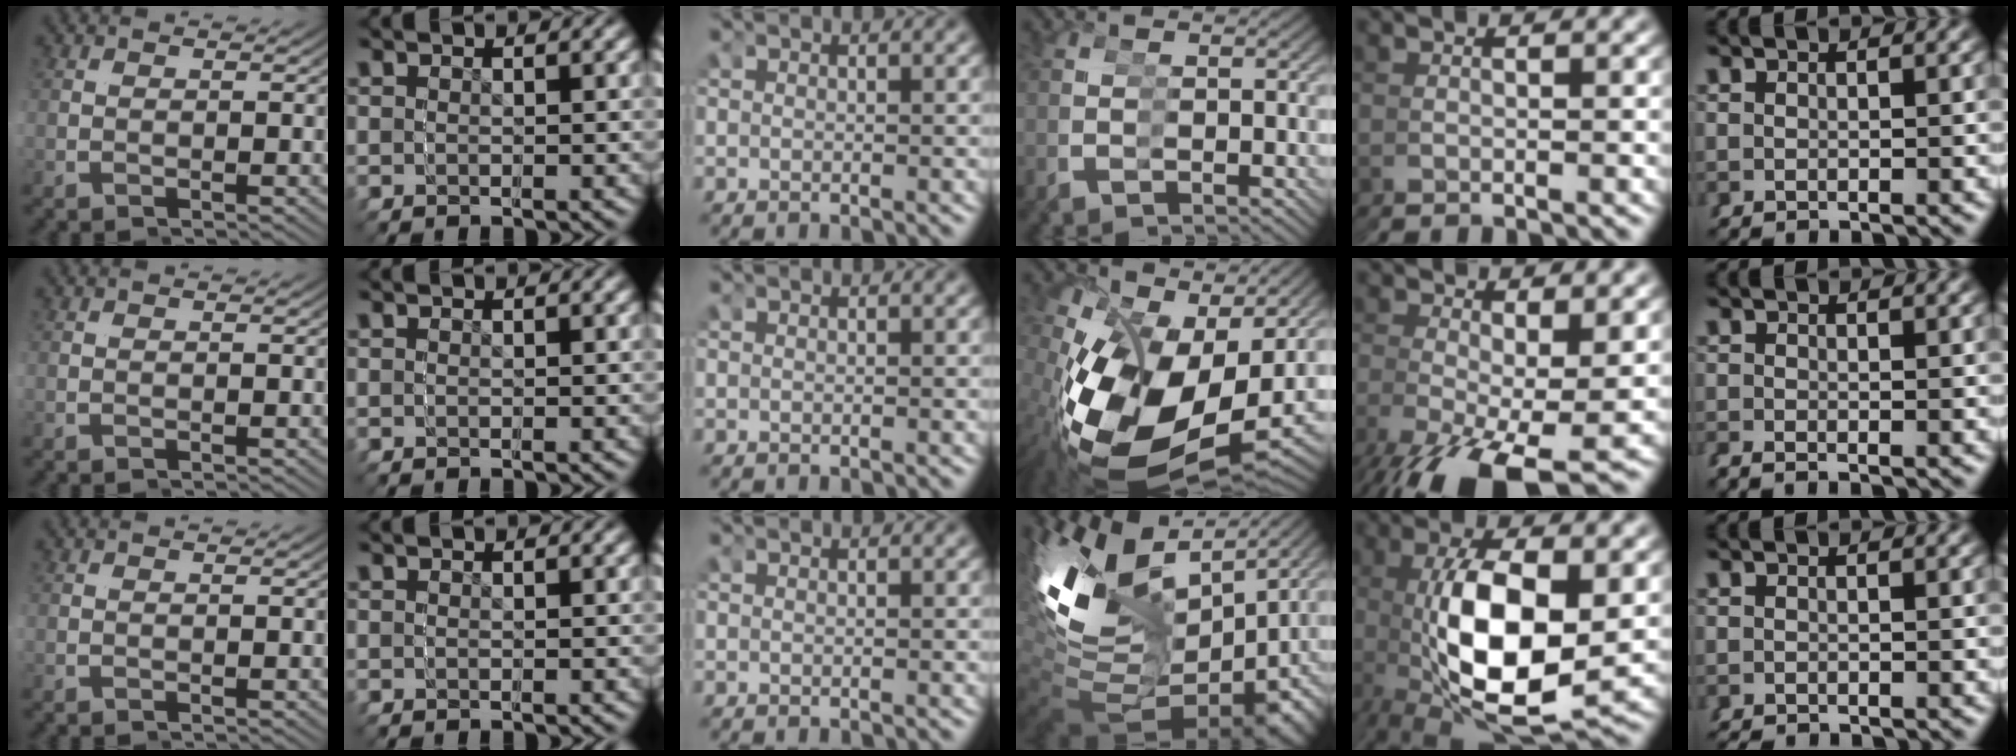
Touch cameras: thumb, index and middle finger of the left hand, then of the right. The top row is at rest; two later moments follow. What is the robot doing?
{"motion": "grasp_and_lifting", "object": "markers"}